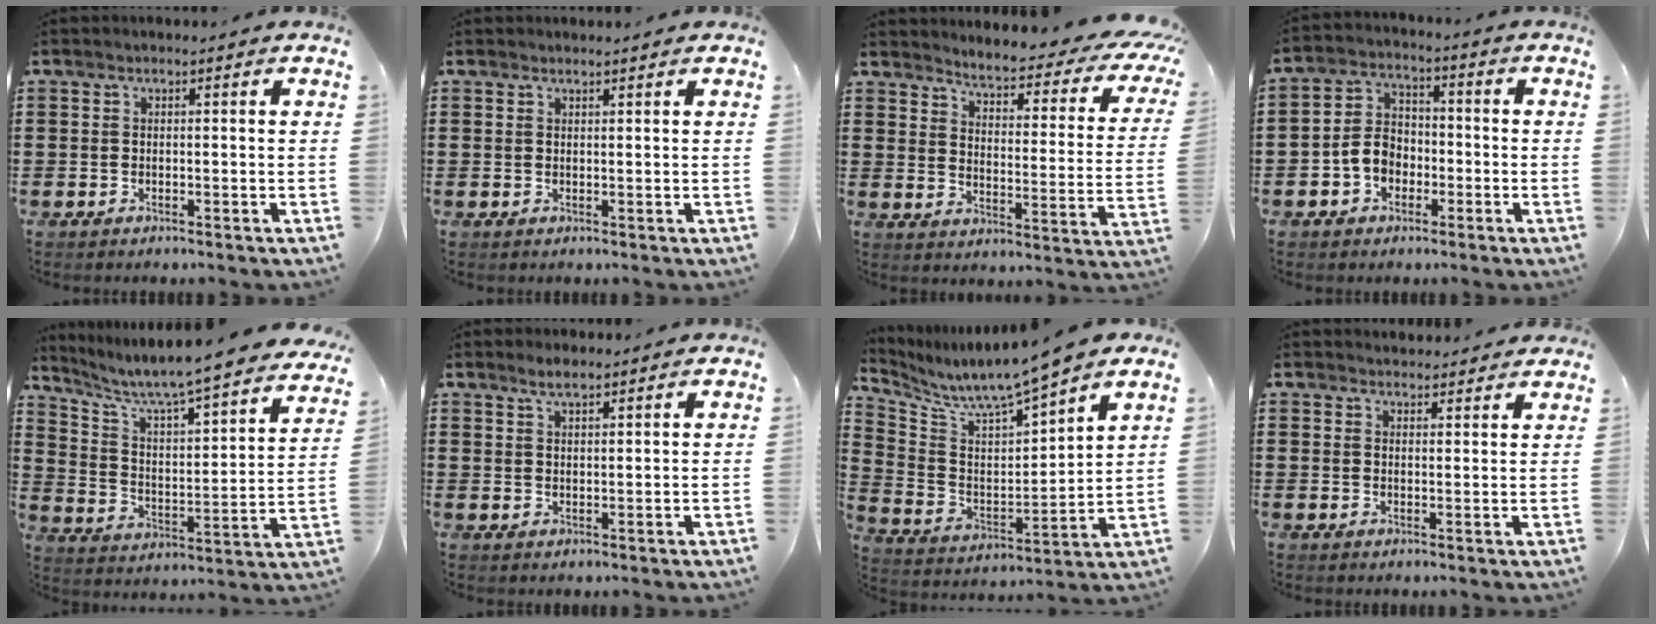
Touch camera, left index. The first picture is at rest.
{"total": 0.8, "force": [0.8, 0.1, 0.1], "torque": [-0.005, -0.001, 0.015]}
{"total": 3.6, "force": [3.2, 0.0, 1.6], "torque": [-0.044, -0.035, 0.043]}
{"total": 5.3, "force": [-2.3, 4.1, 2.6], "torque": [-0.068, 0.012, -0.049]}
{"total": 6.1, "force": [5.4, 0.1, 2.7], "torque": [-0.080, -0.052, 0.084]}
{"total": 2.3, "force": [2.0, 0.6, 1.1], "torque": [-0.025, 0.004, 0.037]}
{"total": 7.0, "force": [6.6, 0.1, 2.3], "torque": [-0.079, -0.057, 0.107]}
{"total": 2.2, "force": [2.2, 0.3, -0.2], "torque": [-0.003, -0.002, 0.042]}